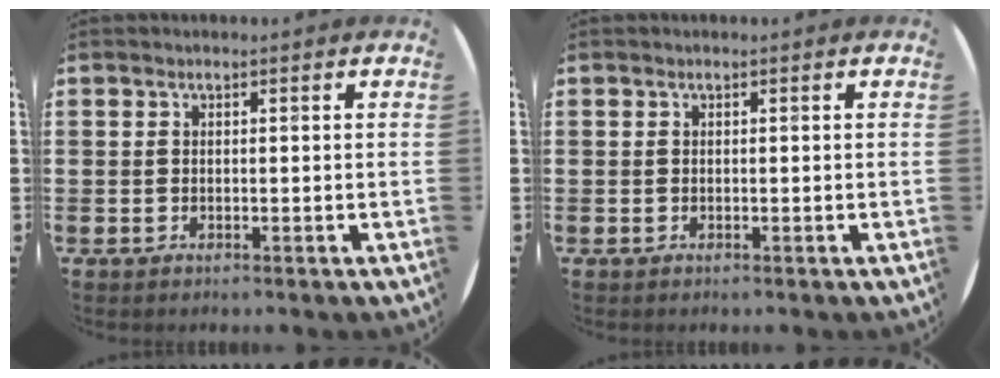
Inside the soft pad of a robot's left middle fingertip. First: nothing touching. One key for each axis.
{"total": 0.0}